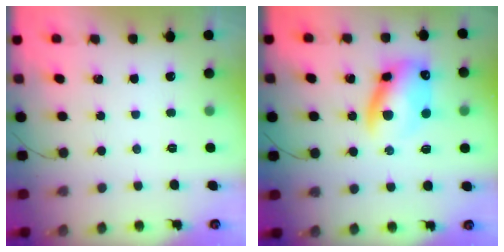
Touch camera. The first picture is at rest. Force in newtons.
{"total": 12.0, "press": 11.6, "slide": 2.9}